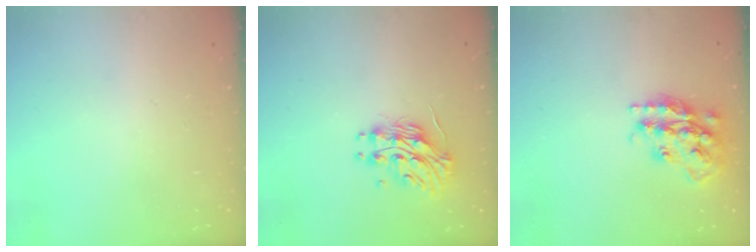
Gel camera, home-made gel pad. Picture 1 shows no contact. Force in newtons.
{"total": 13.2, "press": 13.2, "slide": 0.8}
{"total": 18.6, "press": 18.5, "slide": 1.5}